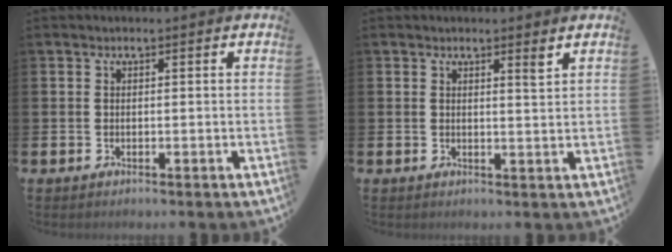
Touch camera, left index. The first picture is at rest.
{"total": 2.1, "force": [1.8, 0.0, 1.1], "torque": [-0.008, -0.009, 0.028]}